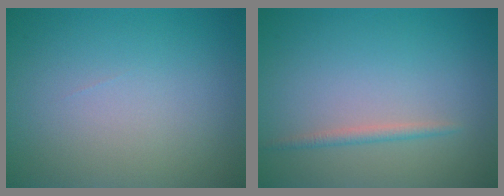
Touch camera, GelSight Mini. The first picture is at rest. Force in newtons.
{"total": 1.1, "press": 1.1, "slide": 0.1}